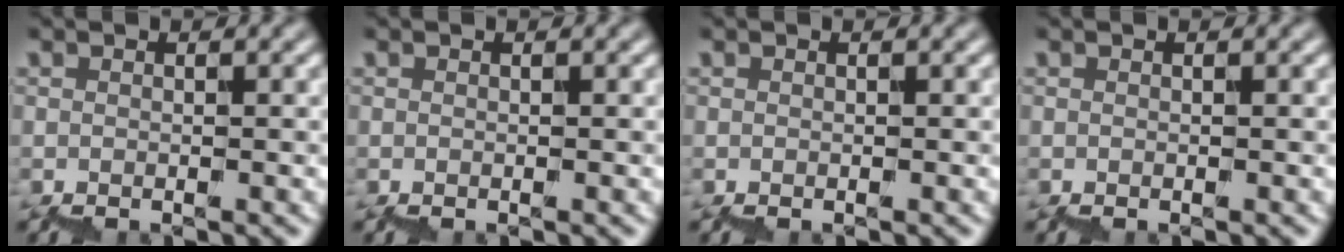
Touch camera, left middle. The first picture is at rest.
{"total": 0.0}
{"total": 0.0}
{"total": 0.0}